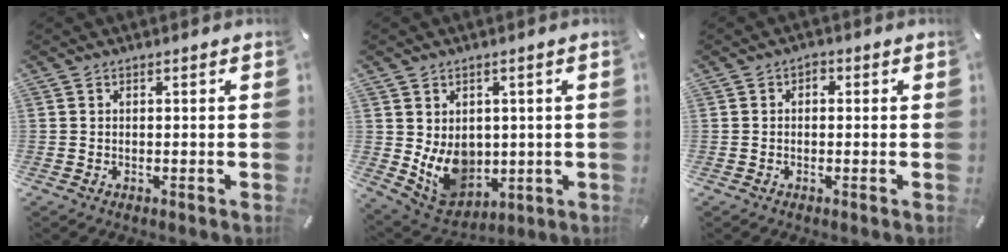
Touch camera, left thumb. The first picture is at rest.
{"total": 9.8, "force": [0.6, 8.6, 4.6], "torque": [-0.085, -0.020, 0.023]}
{"total": 1.7, "force": [-0.5, 1.3, 0.9], "torque": [-0.019, 0.008, -0.011]}